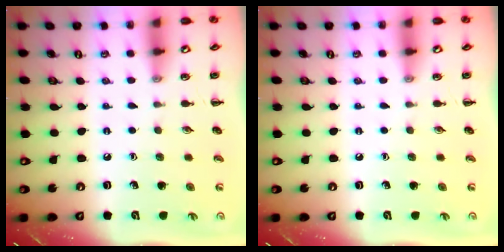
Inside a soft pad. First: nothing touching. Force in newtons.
{"total": 0.0}